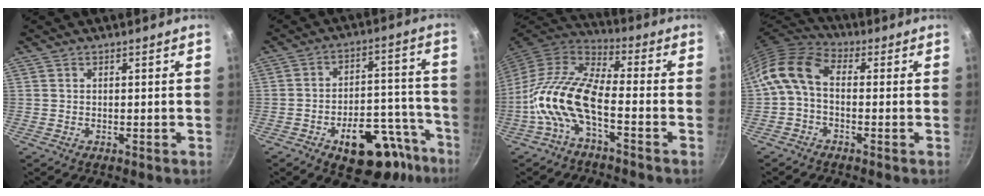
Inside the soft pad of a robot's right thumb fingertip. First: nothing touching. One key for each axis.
{"total": 16.5, "fx": -9.6, "fy": 8.2, "fz": 10.7, "tx": -0.115, "ty": 0.084, "tz": -0.132}
{"total": 14.2, "fx": -4.8, "fy": 5.4, "fz": 12.2, "tx": -0.258, "ty": 0.056, "tz": -0.102}
{"total": 10.5, "fx": 0.0, "fy": 6.4, "fz": 8.2, "tx": -0.158, "ty": 0.029, "tz": -0.017}